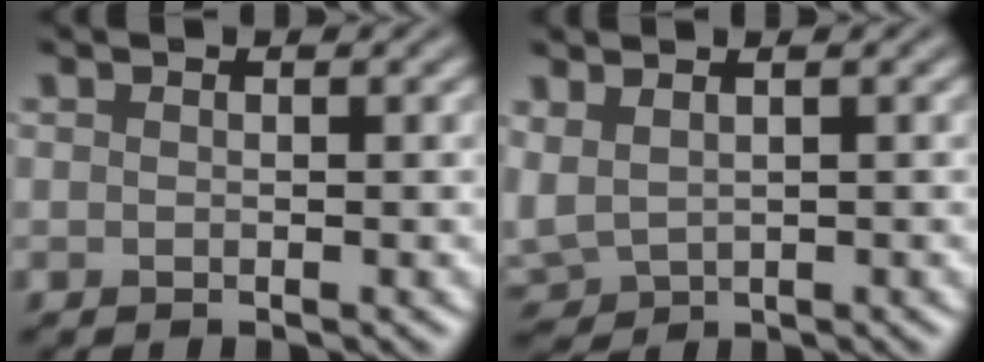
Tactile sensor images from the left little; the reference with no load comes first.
{"total": 2.7, "force": [1.1, 1.7, 1.8], "torque": [-0.056, -0.001, 0.030]}